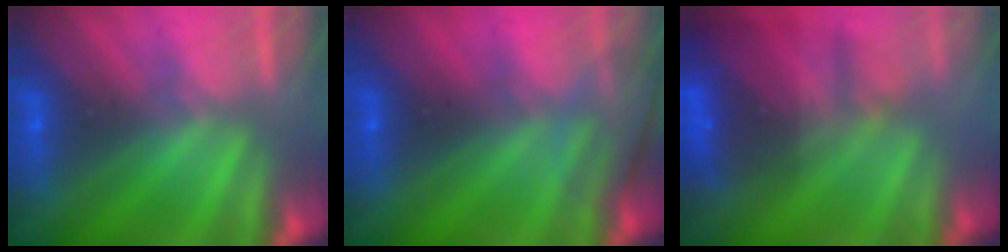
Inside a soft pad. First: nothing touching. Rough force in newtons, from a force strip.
{"total": 2.7}
{"total": 5.8}